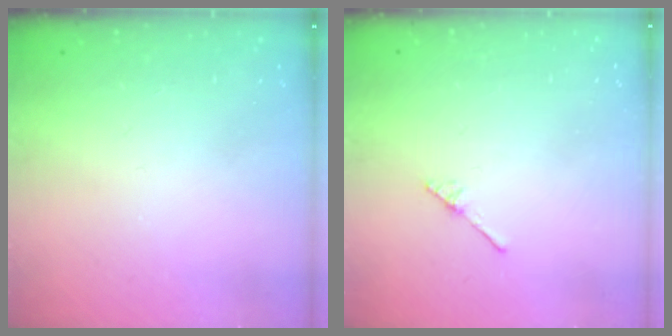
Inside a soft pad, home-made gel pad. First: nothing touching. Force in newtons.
{"total": 2.0, "press": 2.0, "slide": 0.2}